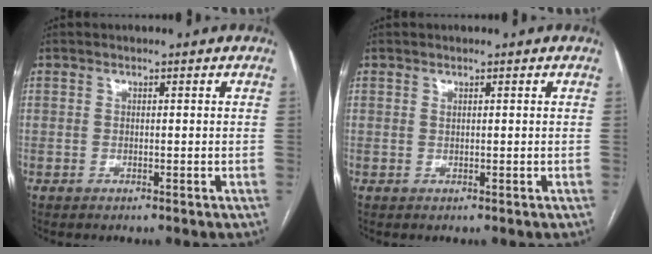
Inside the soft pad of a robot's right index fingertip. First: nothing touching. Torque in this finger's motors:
{"motor_torque": [-0.04, -0.04, -0.02, 0.00]}